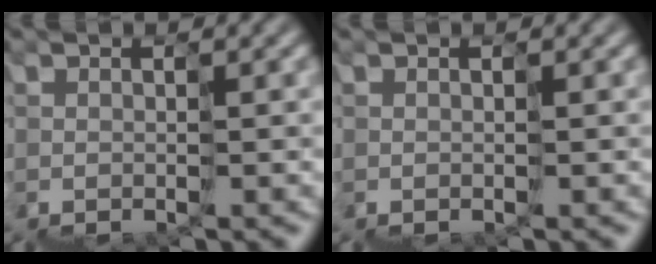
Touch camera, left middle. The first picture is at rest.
{"total": 0.0}